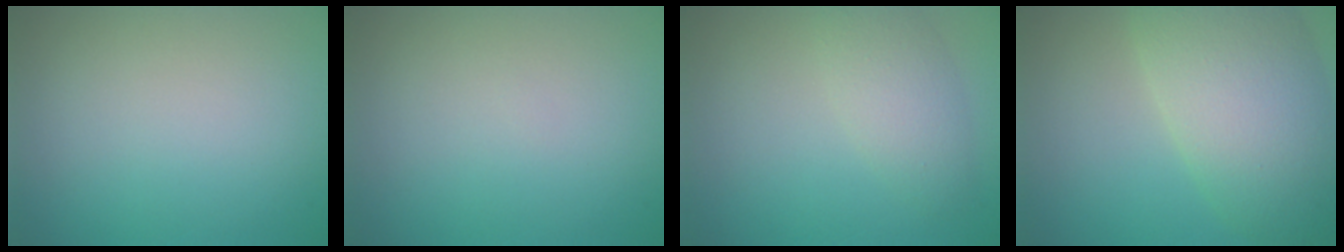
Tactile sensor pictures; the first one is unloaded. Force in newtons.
{"total": 0.0}
{"total": 3.1, "press": 3.1, "slide": 0.1}
{"total": 10.0, "press": 10.0, "slide": 0.6}